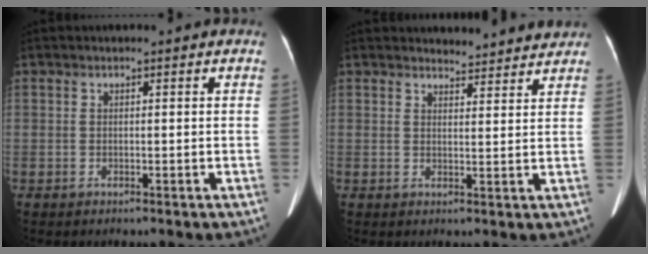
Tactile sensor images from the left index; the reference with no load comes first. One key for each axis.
{"total": 4.7, "fx": 4.6, "fy": 1.1, "fz": 0.4, "tx": -0.006, "ty": 0.007, "tz": 0.049}